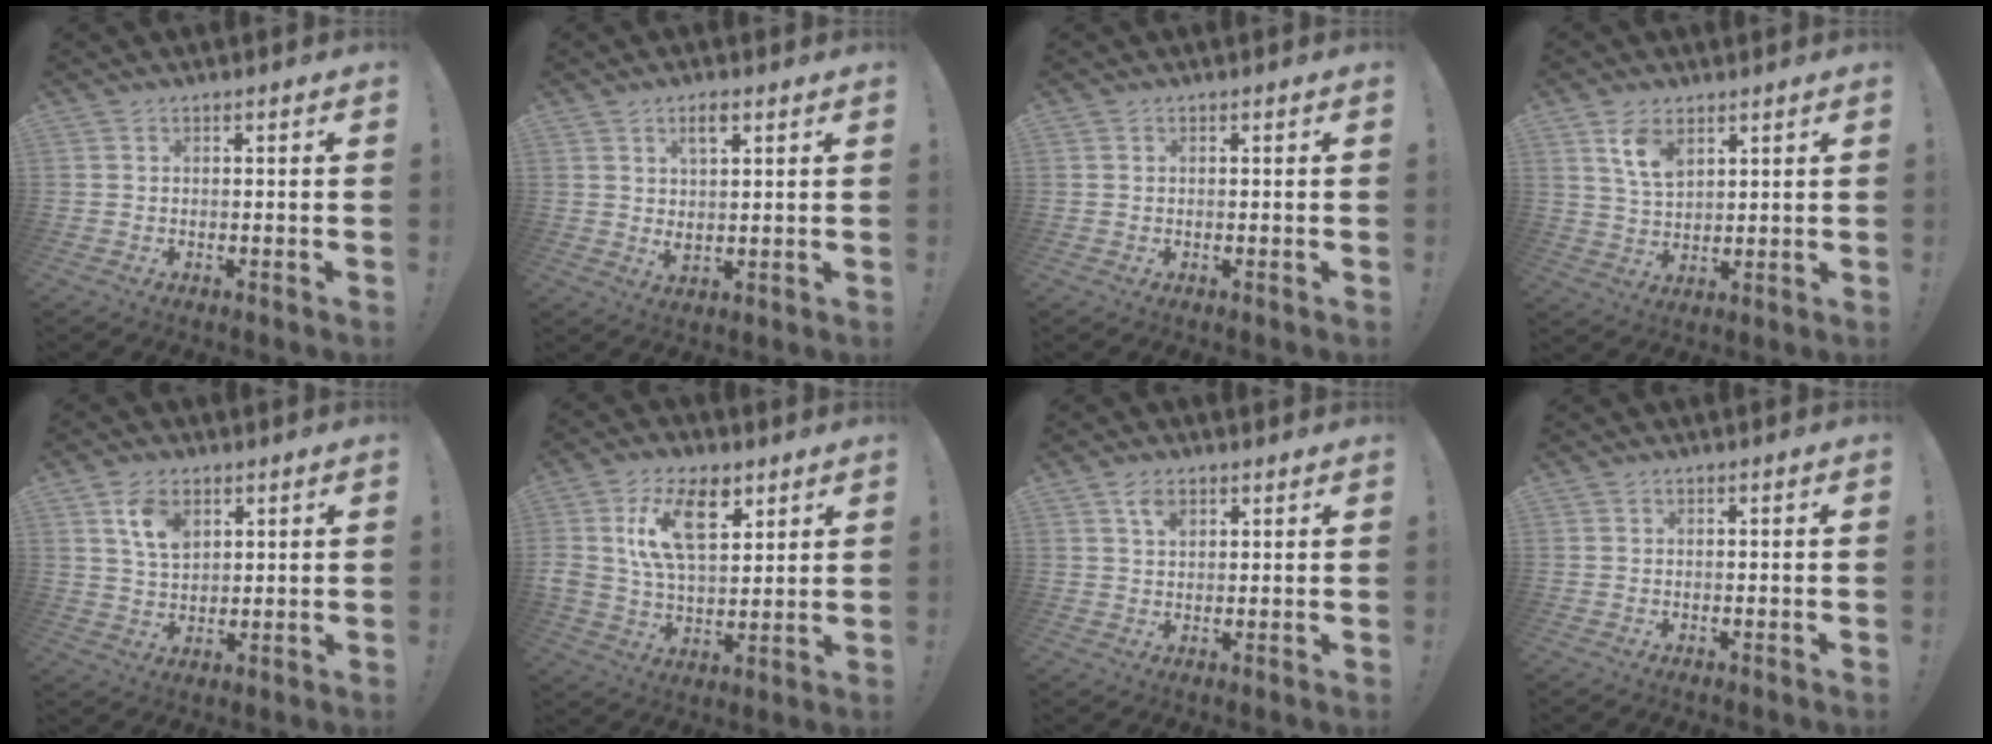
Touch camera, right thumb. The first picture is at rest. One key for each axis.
{"total": 5.3, "fx": 2.7, "fy": 2.1, "fz": 4.1, "tx": -0.067, "ty": -0.009, "tz": 0.045}
{"total": 0.0}
{"total": 8.2, "fx": 4.6, "fy": 4.6, "fz": 4.9, "tx": -0.081, "ty": -0.018, "tz": 0.085}
{"total": 8.3, "fx": 4.2, "fy": 5.1, "fz": 4.9, "tx": -0.079, "ty": -0.011, "tz": 0.079}
{"total": 15.9, "fx": 7.2, "fy": 9.0, "fz": 11.1, "tx": -0.206, "ty": -0.021, "tz": 0.128}
{"total": 4.0, "fx": 2.2, "fy": 2.2, "fz": 2.5, "tx": -0.041, "ty": -0.007, "tz": 0.037}
{"total": 0.0}